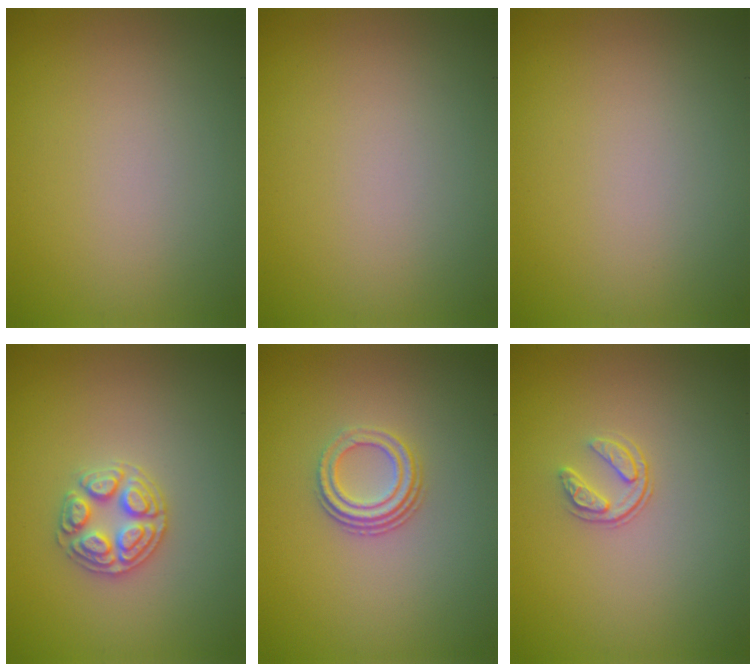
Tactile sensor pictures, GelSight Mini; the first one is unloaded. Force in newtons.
{"total": 0.0}
{"total": 0.0}
{"total": 2.9, "press": 2.8, "slide": 0.3}
{"total": 3.0, "press": 2.2, "slide": 2.0}
{"total": 1.7, "press": 1.1, "slide": 1.3}